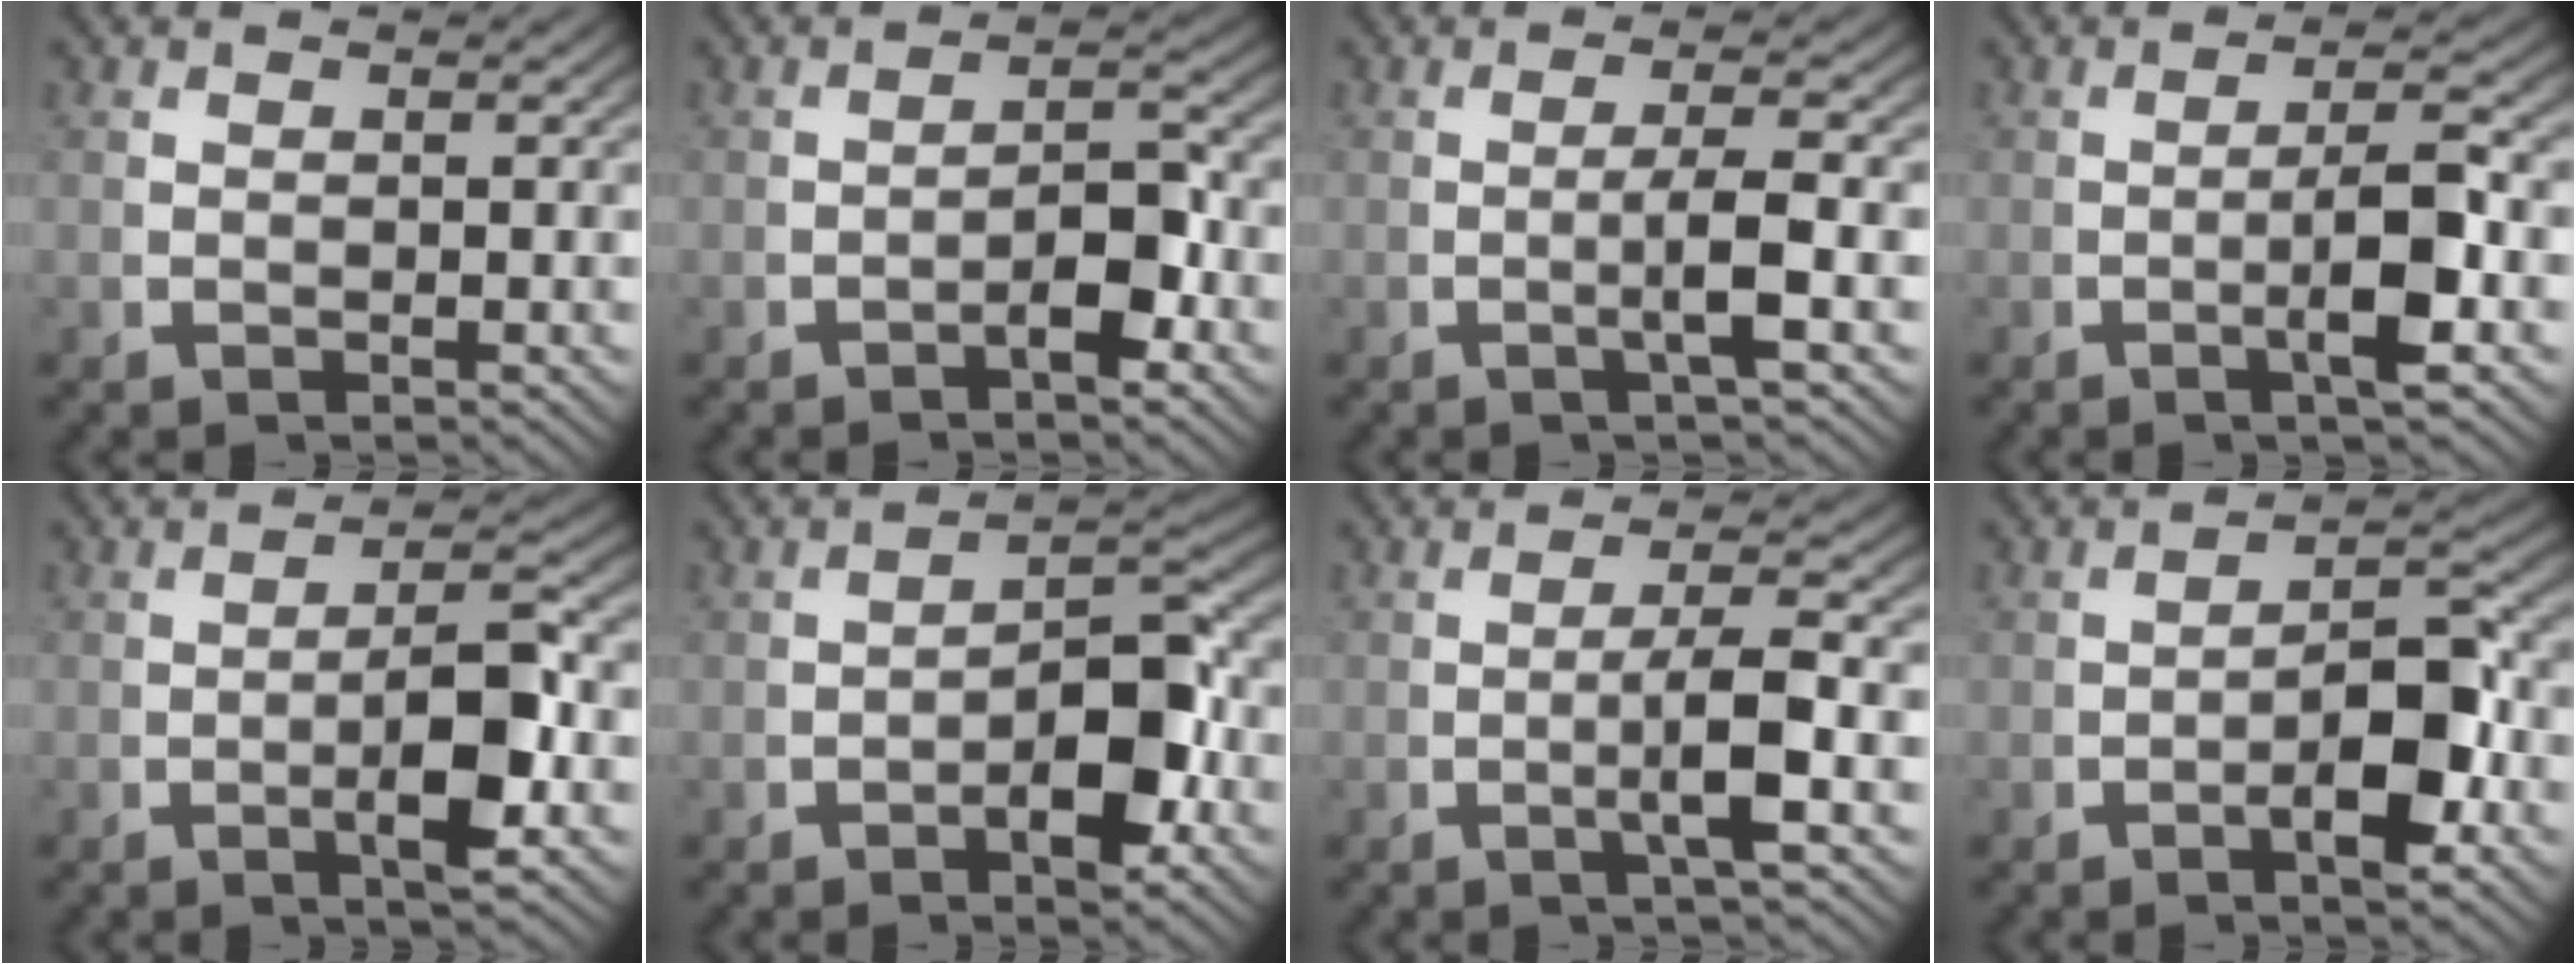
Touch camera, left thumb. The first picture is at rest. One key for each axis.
{"total": 3.3, "fx": -1.0, "fy": 1.1, "fz": 2.9, "tx": -0.046, "ty": -0.006, "tz": -0.015}
{"total": 3.1, "fx": -0.4, "fy": 0.5, "fz": 3.1, "tx": -0.063, "ty": 0.002, "tz": -0.011}
{"total": 4.7, "fx": -0.6, "fy": 1.2, "fz": 4.5, "tx": -0.080, "ty": -0.001, "tz": -0.012}
{"total": 5.5, "fx": -0.6, "fy": 1.8, "fz": 5.2, "tx": -0.088, "ty": -0.005, "tz": -0.013}
{"total": 6.1, "fx": -1.0, "fy": 2.8, "fz": 5.4, "tx": -0.076, "ty": -0.005, "tz": -0.017}
{"total": 4.2, "fx": -0.5, "fy": 0.8, "fz": 4.1, "tx": -0.081, "ty": 0.001, "tz": -0.012}
{"total": 5.6, "fx": -0.9, "fy": 2.1, "fz": 5.1, "tx": -0.076, "ty": -0.005, "tz": -0.017}